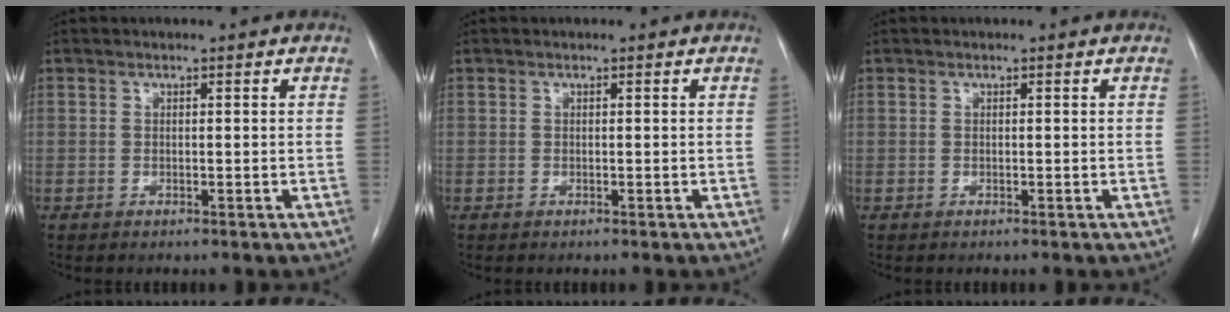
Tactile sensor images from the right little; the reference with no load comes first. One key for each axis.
{"total": 0.0}
{"total": 0.0}